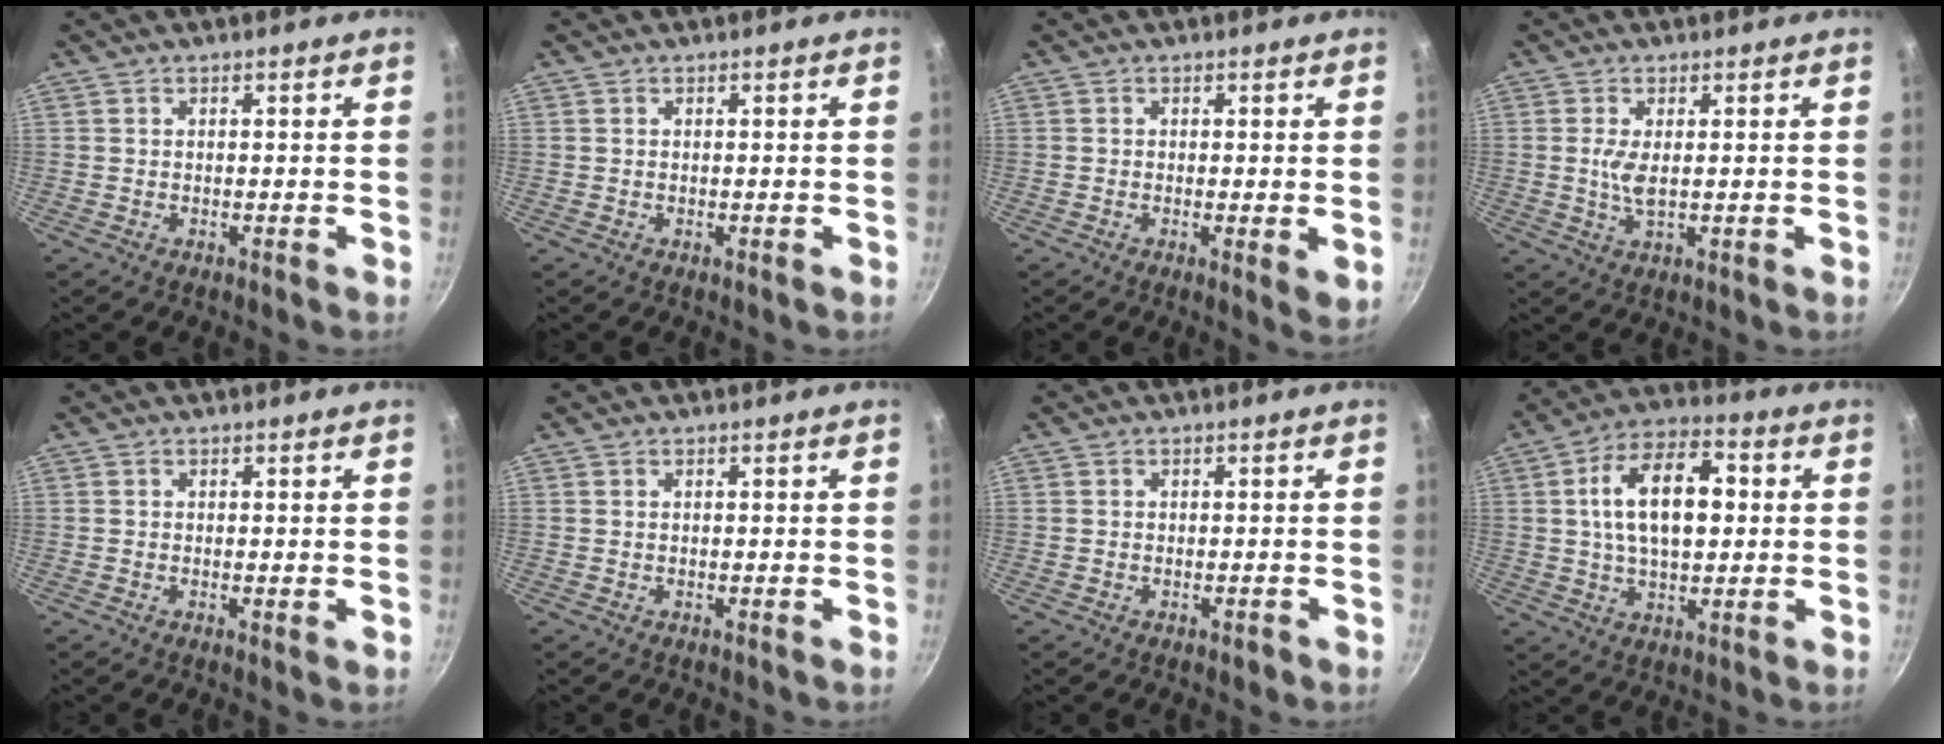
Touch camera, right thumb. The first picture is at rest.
{"total": 0.0}
{"total": 2.9, "force": [-0.1, 0.9, 2.8], "torque": [-0.041, -0.011, -0.003]}
{"total": 3.8, "force": [0.4, 1.5, 3.4], "torque": [-0.076, -0.004, 0.010]}
{"total": 0.6, "force": [0.0, 0.2, 0.6], "torque": [-0.011, -0.003, -0.003]}
{"total": 0.0}
{"total": 1.1, "force": [-0.6, 0.7, 0.7], "torque": [-0.009, 0.007, -0.007]}
{"total": 15.6, "force": [2.2, 8.8, 12.6], "torque": [-0.188, 0.019, 0.029]}